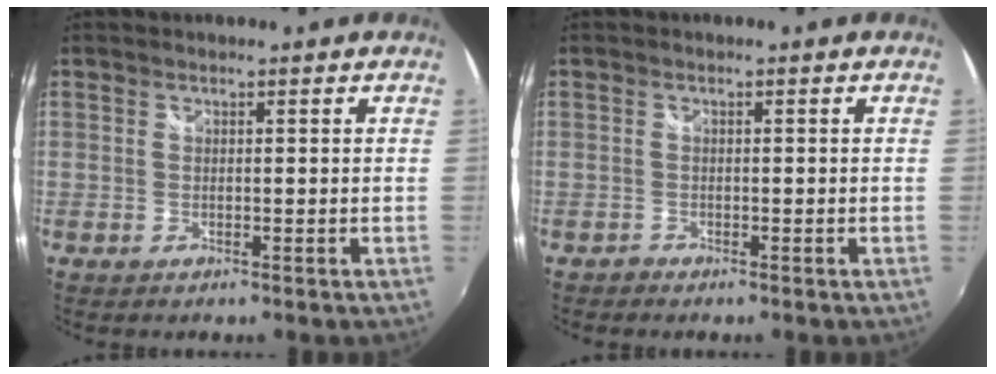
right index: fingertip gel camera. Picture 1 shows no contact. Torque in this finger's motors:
{"motor_torque": [-0.06, -0.02, 0.04, 0.00]}